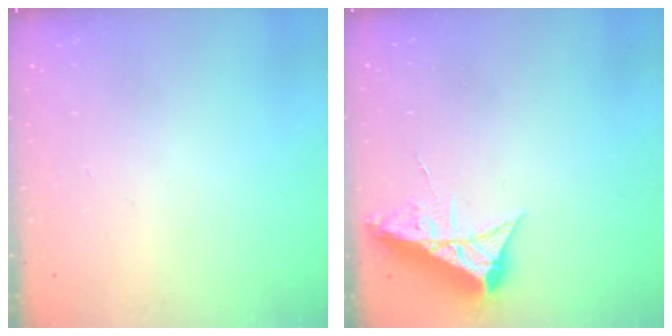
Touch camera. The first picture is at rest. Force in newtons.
{"total": 7.1, "press": 7.1, "slide": 0.8}